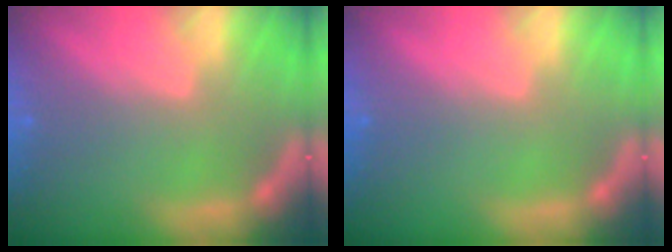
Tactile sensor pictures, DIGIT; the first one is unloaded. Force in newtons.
{"total": 0.0}